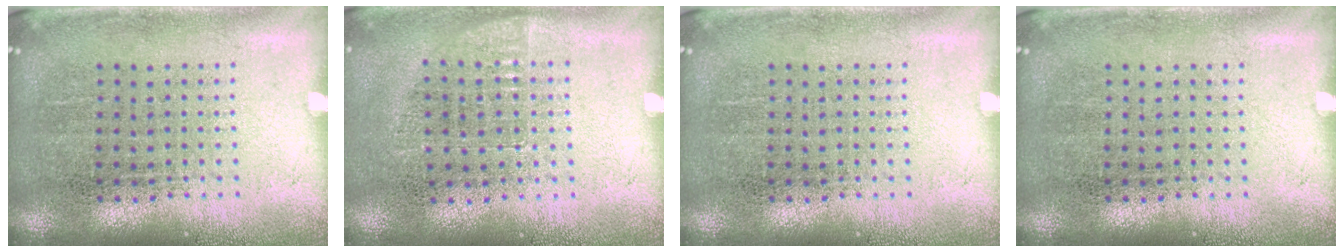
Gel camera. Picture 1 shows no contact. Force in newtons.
{"total": 0.7, "press": 0.7, "slide": 0.2}
{"total": 0.0}
{"total": 0.0}